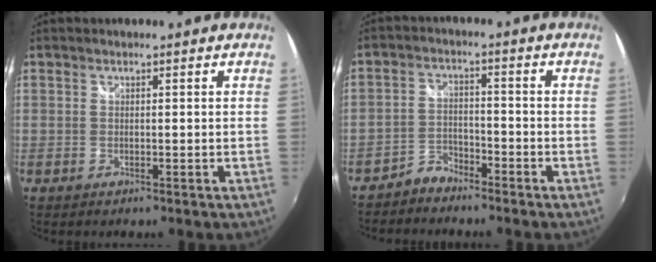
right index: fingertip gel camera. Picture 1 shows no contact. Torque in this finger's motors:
{"motor_torque": [0.23, -0.10, 0.07, 0.00]}